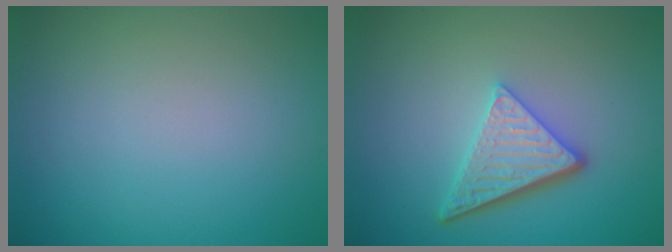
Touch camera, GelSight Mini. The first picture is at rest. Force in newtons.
{"total": 4.7, "press": 3.5, "slide": 3.1}